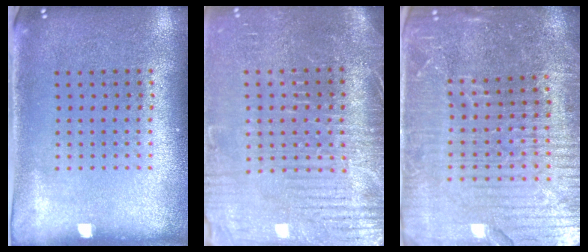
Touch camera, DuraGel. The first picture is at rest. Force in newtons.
{"total": 4.2, "press": 3.9, "slide": 1.6}
{"total": 5.9, "press": 5.3, "slide": 2.6}